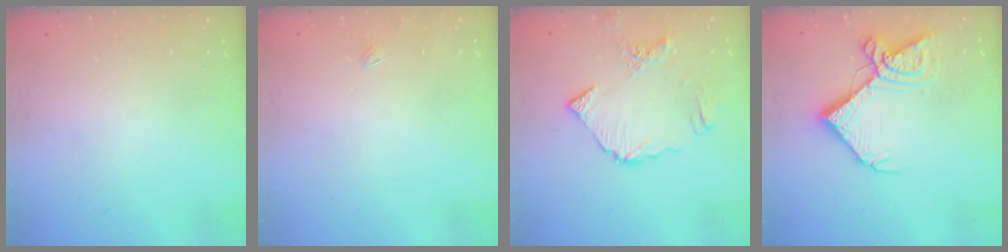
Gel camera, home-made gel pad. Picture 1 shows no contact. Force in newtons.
{"total": 1.8, "press": 1.7, "slide": 0.3}
{"total": 11.0, "press": 10.9, "slide": 1.4}
{"total": 15.5, "press": 15.4, "slide": 1.7}